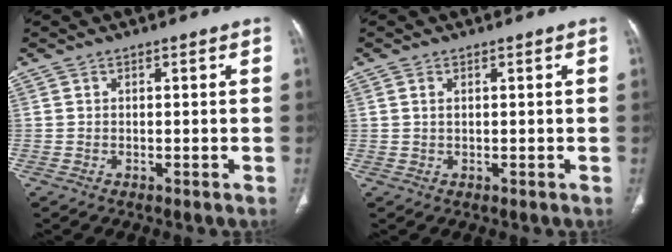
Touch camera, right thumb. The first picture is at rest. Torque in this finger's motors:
{"motor_torque": [-0.03, -0.37, -0.47, 0.03, 0.08]}